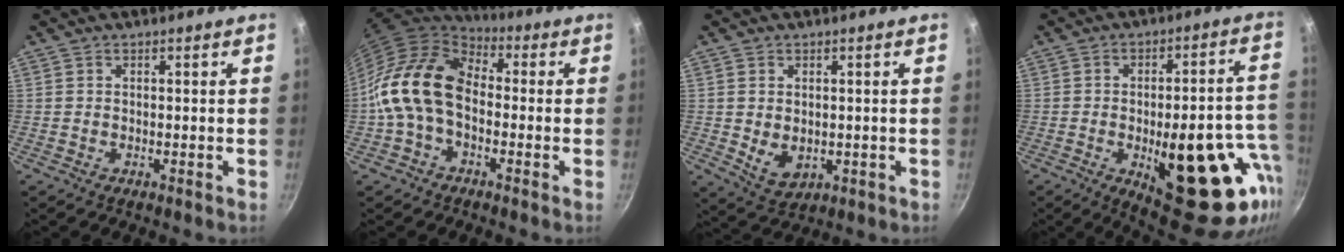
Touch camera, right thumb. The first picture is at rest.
{"total": 15.1, "force": [-1.8, 10.4, 10.8], "torque": [-0.177, 0.040, -0.053]}
{"total": 5.8, "force": [-0.2, 4.2, 4.0], "torque": [-0.062, -0.011, 0.010]}
{"total": 26.1, "force": [-7.6, 10.9, 22.4], "torque": [-0.241, 0.018, -0.085]}